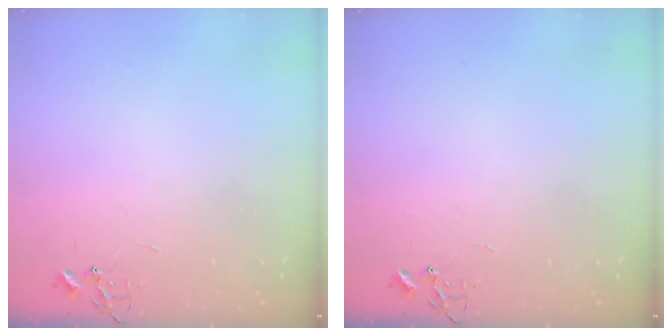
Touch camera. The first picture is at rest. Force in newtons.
{"total": 0.0}